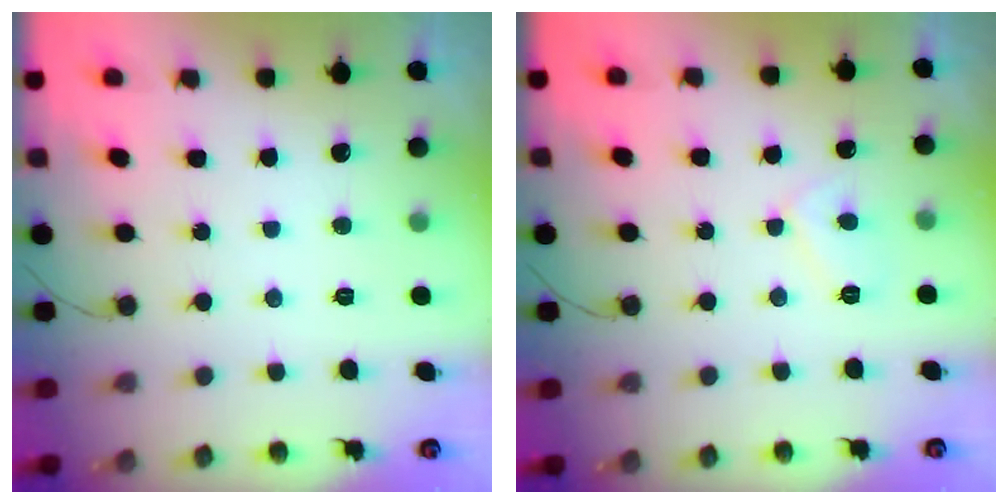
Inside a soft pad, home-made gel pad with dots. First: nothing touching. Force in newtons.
{"total": 4.9, "press": 4.9, "slide": 0.1}